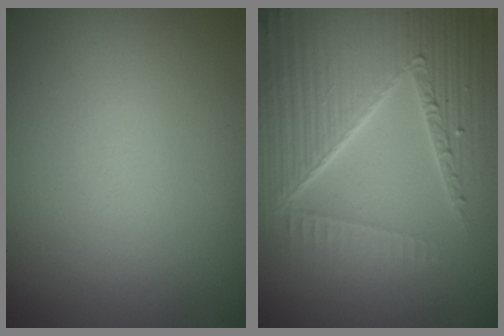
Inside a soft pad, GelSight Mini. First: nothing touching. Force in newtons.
{"total": 8.9, "press": 5.9, "slide": 6.7}